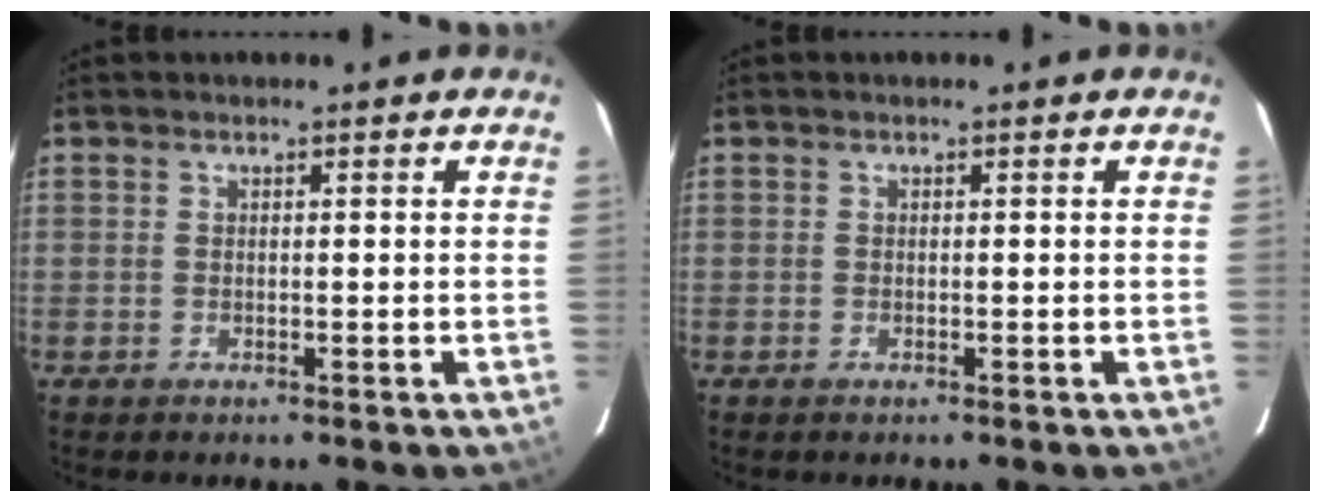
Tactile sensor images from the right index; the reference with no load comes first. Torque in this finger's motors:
{"motor_torque": [-0.05, -0.04, 0.02, 0.00]}